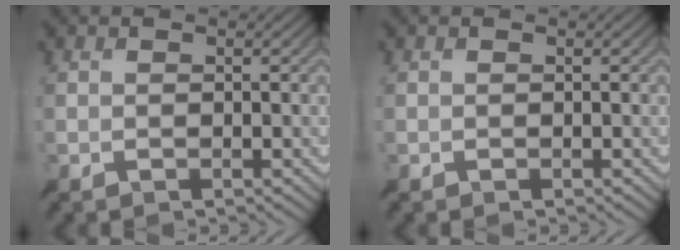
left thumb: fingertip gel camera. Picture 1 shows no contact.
{"total": 0.0}